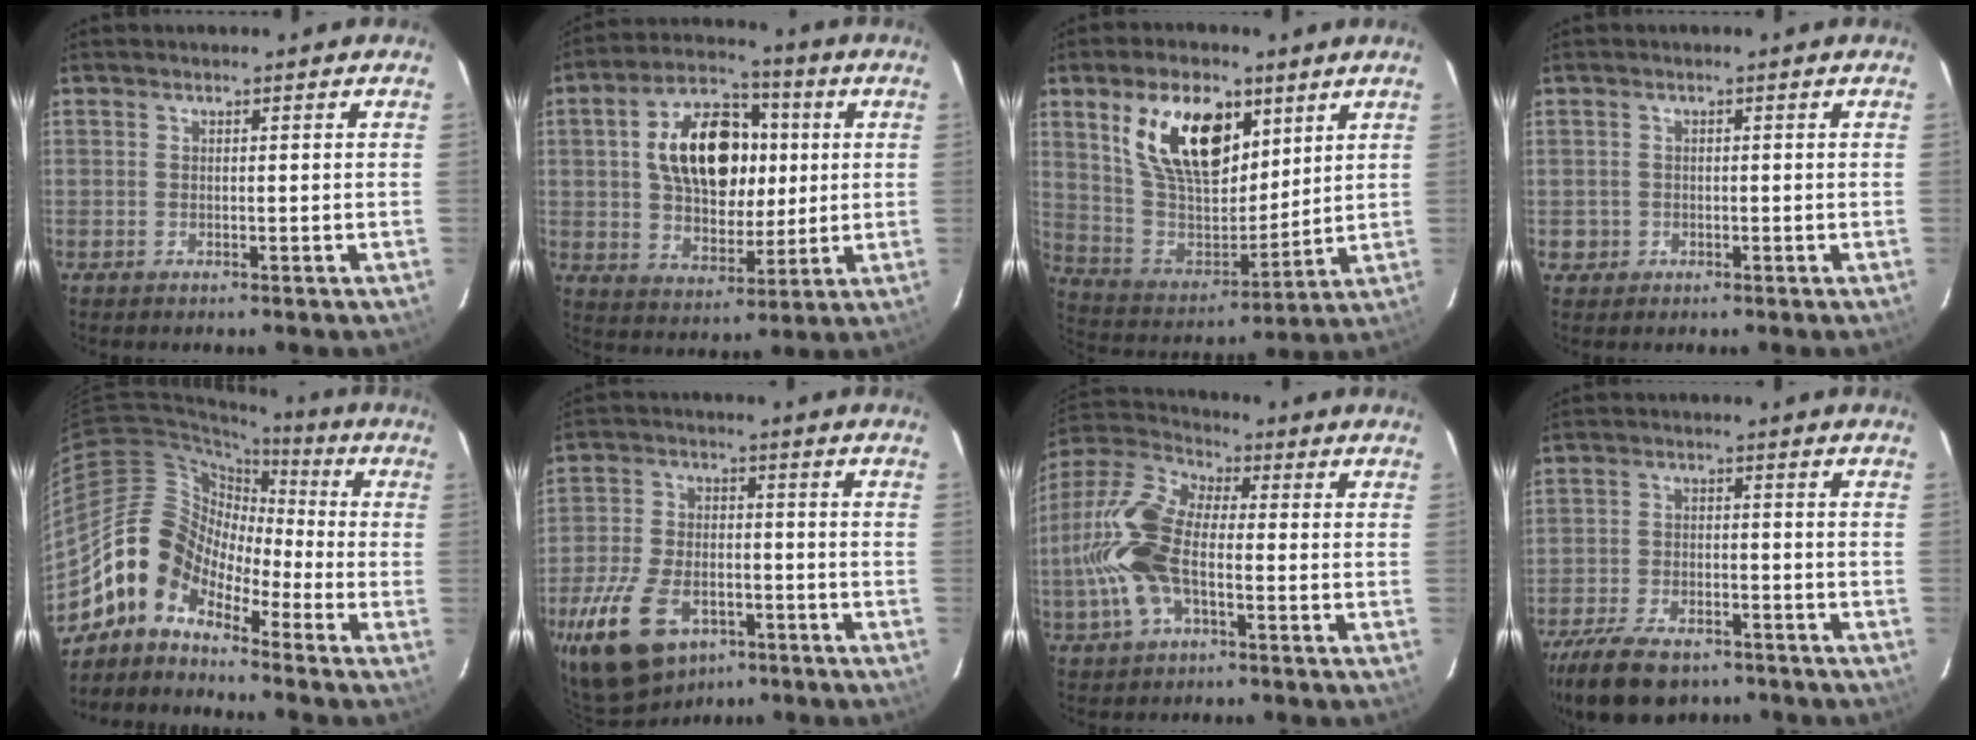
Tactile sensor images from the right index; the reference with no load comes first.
{"total": 16.7, "force": [2.0, 9.5, 13.6], "torque": [-0.233, 0.025, 0.039]}
{"total": 18.8, "force": [8.9, 10.1, 13.1], "torque": [-0.245, 0.009, 0.178]}
{"total": 2.3, "force": [-0.5, 2.2, 0.1], "torque": [0.000, 0.008, -0.003]}
{"total": 9.4, "force": [-6.2, 6.2, 3.6], "torque": [-0.062, 0.037, -0.143]}
{"total": 17.1, "force": [-9.9, 9.7, 9.9], "torque": [-0.226, -0.014, -0.169]}
{"total": 15.0, "force": [-3.1, 7.2, 12.7], "torque": [-0.278, 0.009, -0.065]}
{"total": 14.4, "force": [-10.7, 6.5, 7.2], "torque": [-0.170, -0.017, -0.176]}